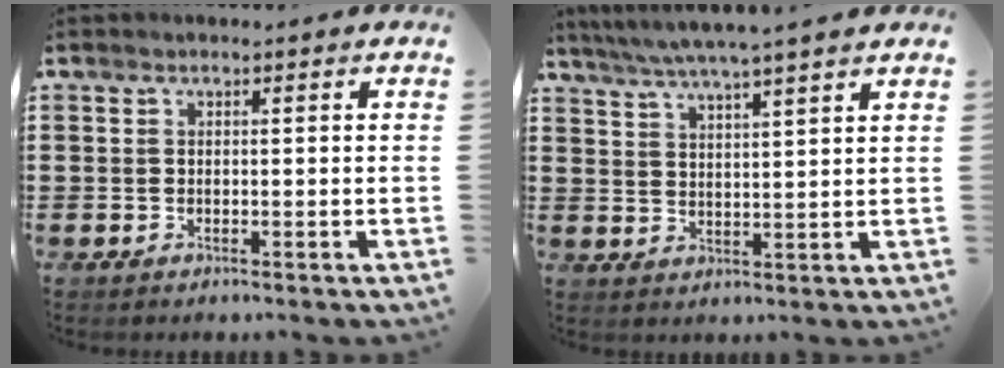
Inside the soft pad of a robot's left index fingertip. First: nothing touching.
{"total": 4.7, "force": [4.1, -0.6, 2.1], "torque": [-0.054, -0.019, 0.071]}